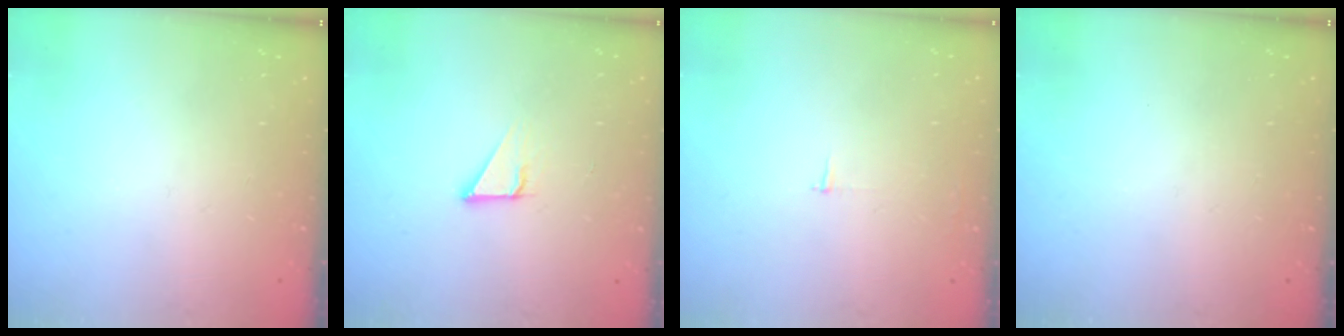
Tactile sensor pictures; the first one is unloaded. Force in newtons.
{"total": 3.5, "press": 3.5, "slide": 0.2}
{"total": 2.3, "press": 2.3, "slide": 0.2}
{"total": 0.0}